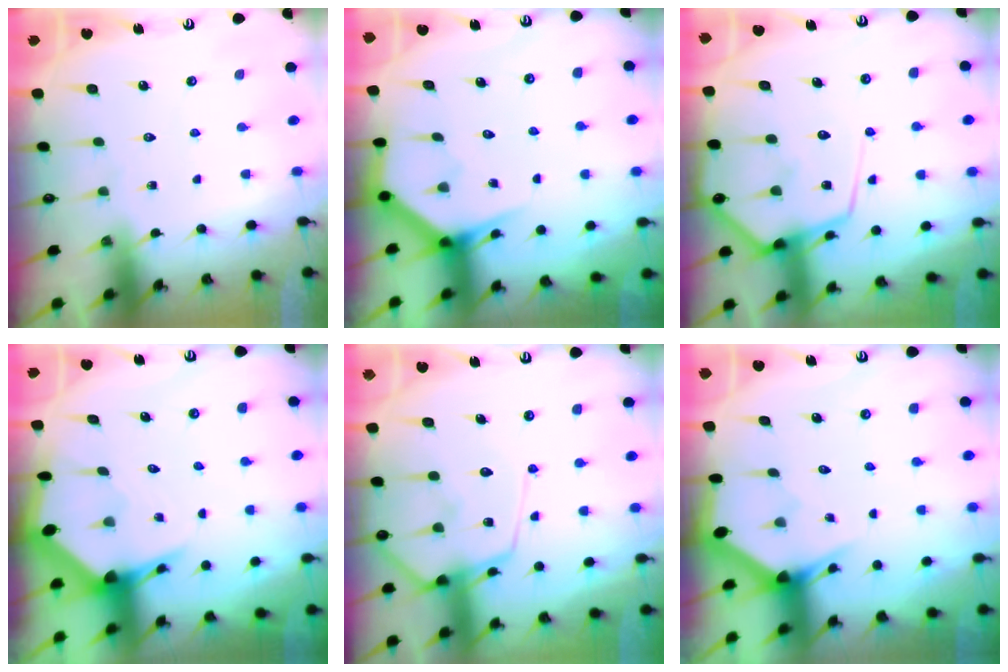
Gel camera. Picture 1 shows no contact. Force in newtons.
{"total": 4.1, "press": 4.1, "slide": 0.3}
{"total": 12.0, "press": 11.9, "slide": 1.3}
{"total": 4.6, "press": 4.6, "slide": 0.4}
{"total": 11.5, "press": 11.4, "slide": 1.1}
{"total": 3.0, "press": 3.0, "slide": 0.2}